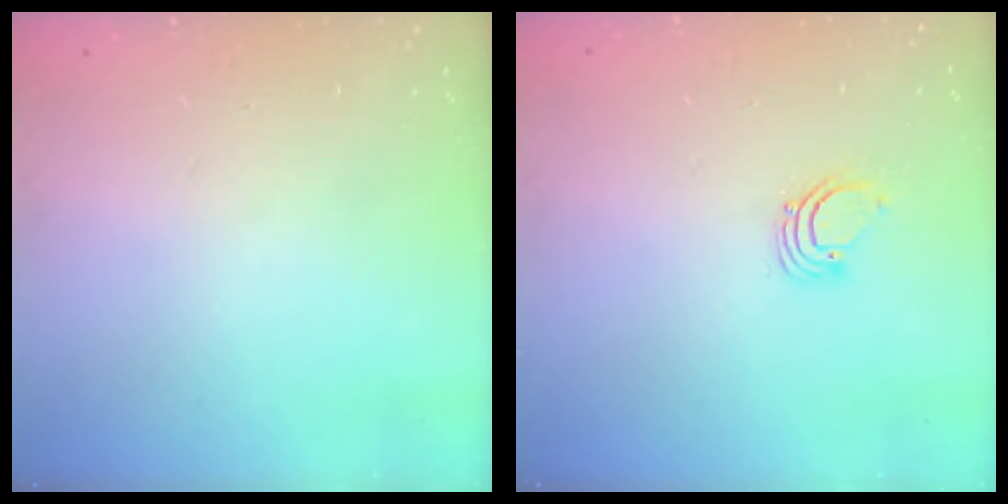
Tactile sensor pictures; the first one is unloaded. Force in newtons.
{"total": 2.2, "press": 2.2, "slide": 0.2}